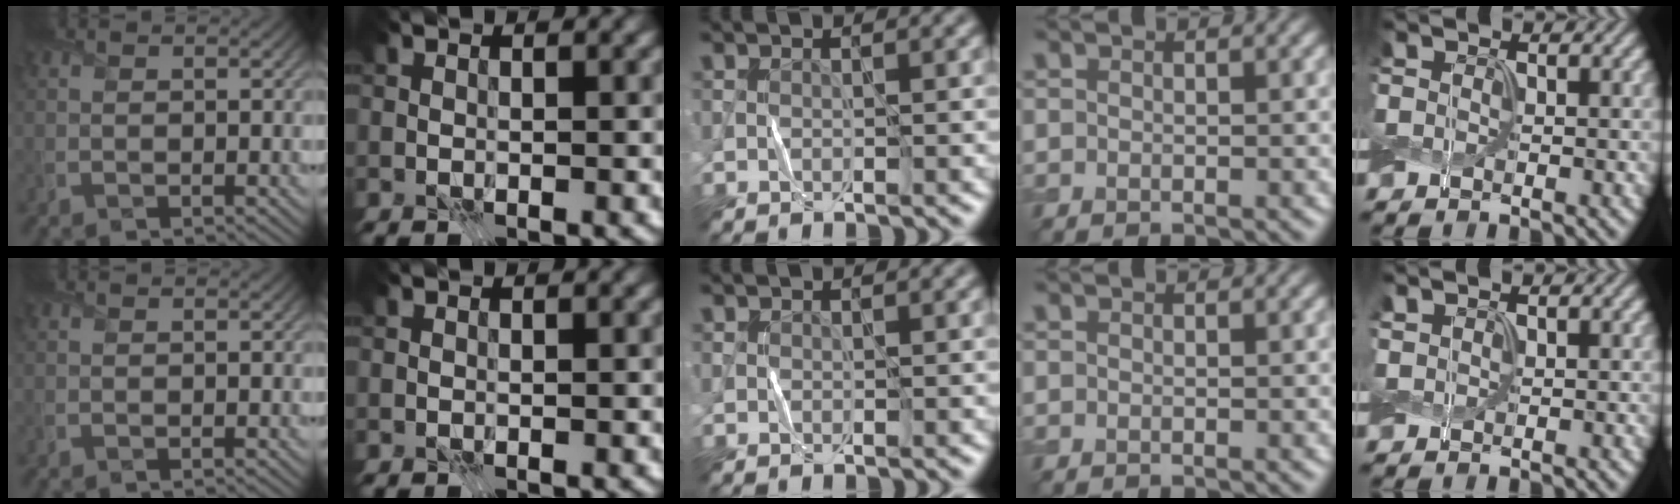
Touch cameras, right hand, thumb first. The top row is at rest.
{"little": {"total": 0.6, "force": [0.5, 0.2, 0.1], "torque": [-0.005, 0.002, 0.012]}}